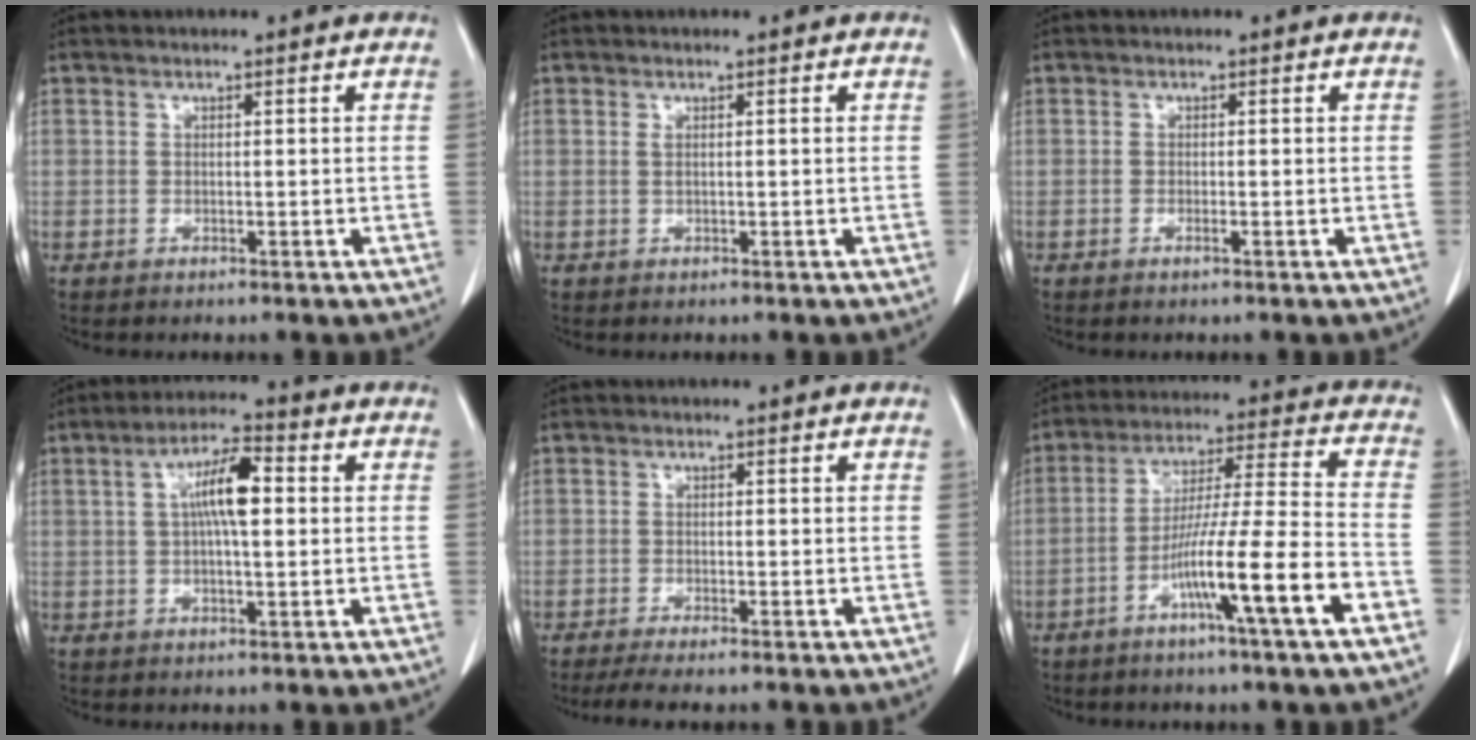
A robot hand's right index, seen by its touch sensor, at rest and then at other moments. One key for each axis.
{"total": 0.6, "fx": 0.2, "fy": 0.0, "fz": 0.6, "tx": -0.014, "ty": 0.002, "tz": 0.005}
{"total": 0.6, "fx": -0.4, "fy": -0.1, "fz": 0.5, "tx": -0.009, "ty": 0.001, "tz": -0.005}
{"total": 7.5, "fx": 1.2, "fy": 1.6, "fz": 7.2, "tx": -0.134, "ty": 0.018, "tz": 0.018}
{"total": 3.9, "fx": -3.2, "fy": 0.1, "fz": 2.3, "tx": -0.035, "ty": -0.008, "tz": -0.054}
{"total": 13.6, "fx": -6.3, "fy": -1.1, "fz": 12.0, "tx": -0.210, "ty": -0.001, "tz": -0.109}